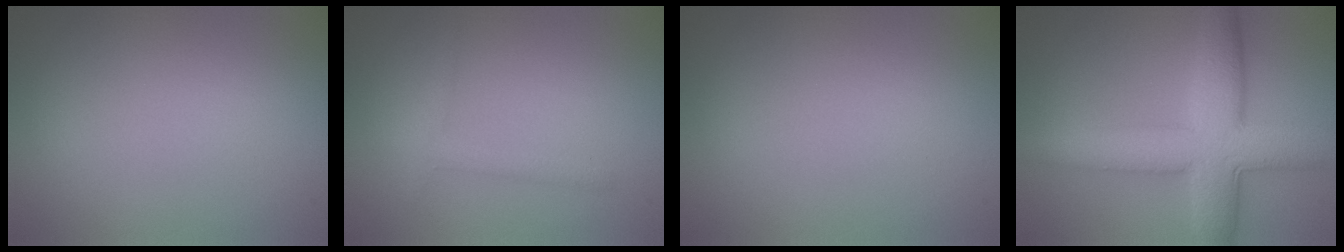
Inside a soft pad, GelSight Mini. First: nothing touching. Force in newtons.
{"total": 1.5, "press": 1.5, "slide": 0.1}
{"total": 0.0}
{"total": 8.2, "press": 8.2, "slide": 0.0}